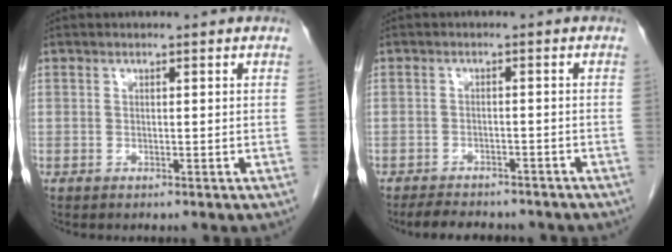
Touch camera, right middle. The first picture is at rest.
{"total": 9.0, "force": [-7.7, 2.9, 3.5], "torque": [-0.056, 0.001, -0.099]}